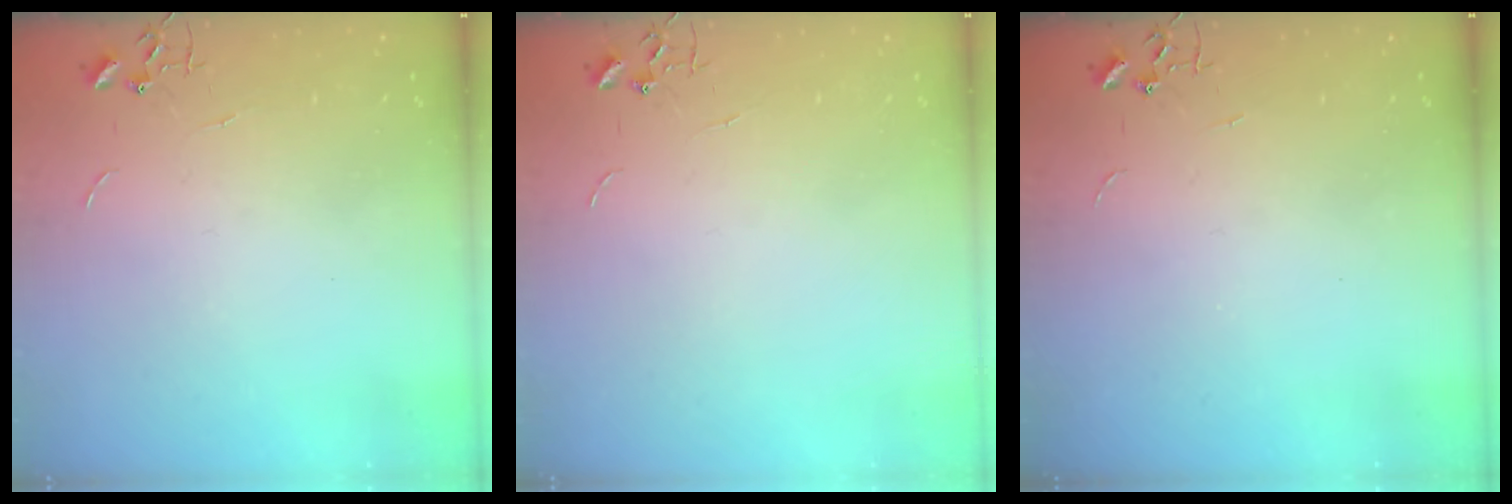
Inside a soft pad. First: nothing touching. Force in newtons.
{"total": 0.0}
{"total": 0.0}